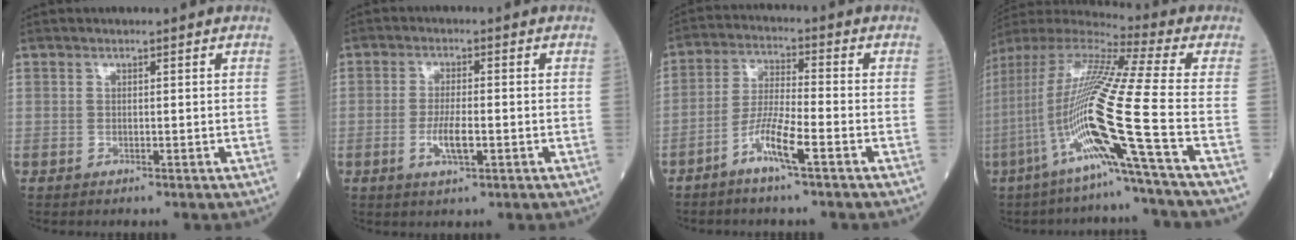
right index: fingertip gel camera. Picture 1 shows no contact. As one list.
[{"total": 4.4, "force": [-1.4, 0.9, 4.1], "torque": [-0.082, -0.003, -0.024]}, {"total": 6.8, "force": [-3.9, 0.2, 5.6], "torque": [-0.114, 0.001, -0.078]}, {"total": 21.1, "force": [-7.7, -2.3, 19.5], "torque": [-0.413, -0.023, -0.161]}]